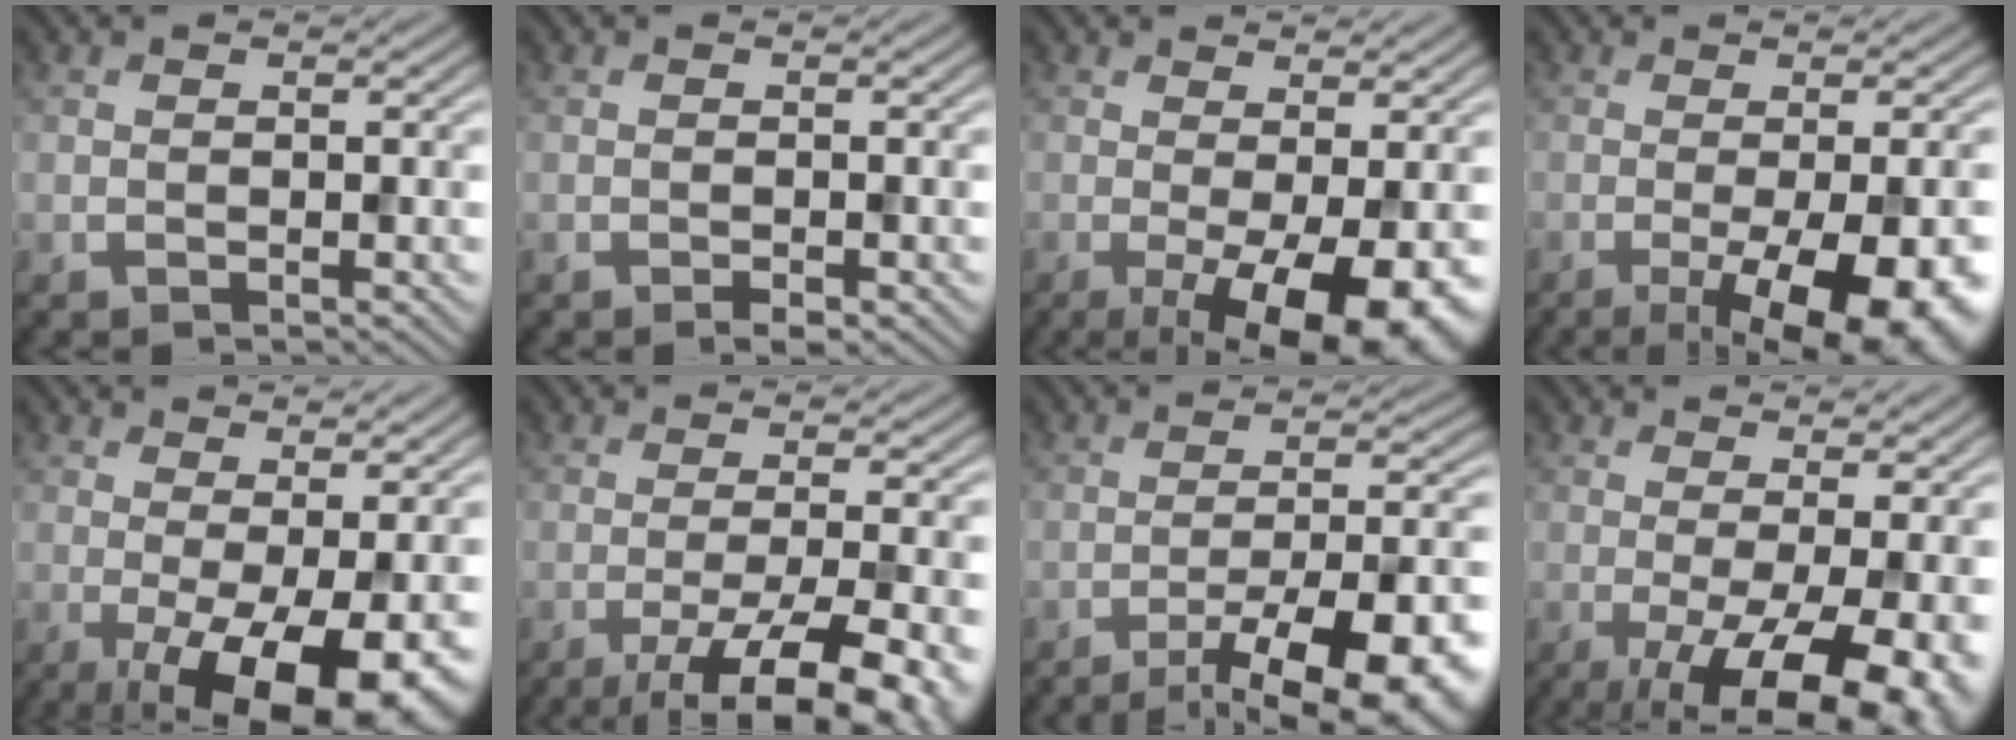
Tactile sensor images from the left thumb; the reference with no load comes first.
{"total": 0.9, "force": [-0.6, 0.3, 0.6], "torque": [-0.010, -0.003, -0.010]}
{"total": 9.6, "force": [-2.6, 2.8, 8.8], "torque": [-0.129, -0.006, -0.029]}
{"total": 13.2, "force": [-5.3, 3.9, 11.4], "torque": [-0.134, -0.008, -0.065]}
{"total": 11.5, "force": [-2.9, 3.7, 10.5], "torque": [-0.145, 0.005, -0.040]}
{"total": 11.1, "force": [-5.2, 2.7, 9.4], "torque": [-0.136, -0.005, -0.070]}
{"total": 15.9, "force": [-10.3, 4.7, 11.2], "torque": [-0.142, -0.010, -0.140]}
{"total": 12.6, "force": [-3.1, 4.1, 11.5], "torque": [-0.143, 0.002, -0.037]}